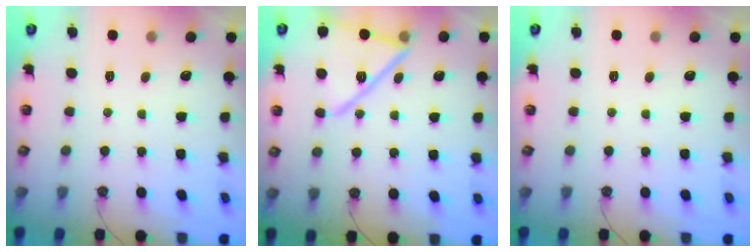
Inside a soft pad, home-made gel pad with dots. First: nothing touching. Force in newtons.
{"total": 15.9, "press": 15.8, "slide": 1.0}
{"total": 0.0}